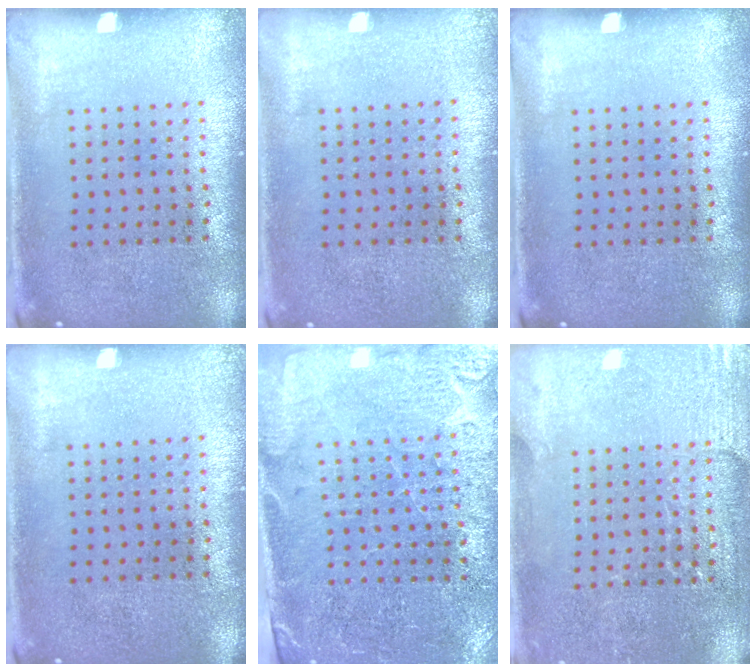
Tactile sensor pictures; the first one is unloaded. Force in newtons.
{"total": 0.0}
{"total": 0.0}
{"total": 0.0}
{"total": 3.2, "press": 3.0, "slide": 0.9}
{"total": 2.9, "press": 2.9, "slide": 0.4}